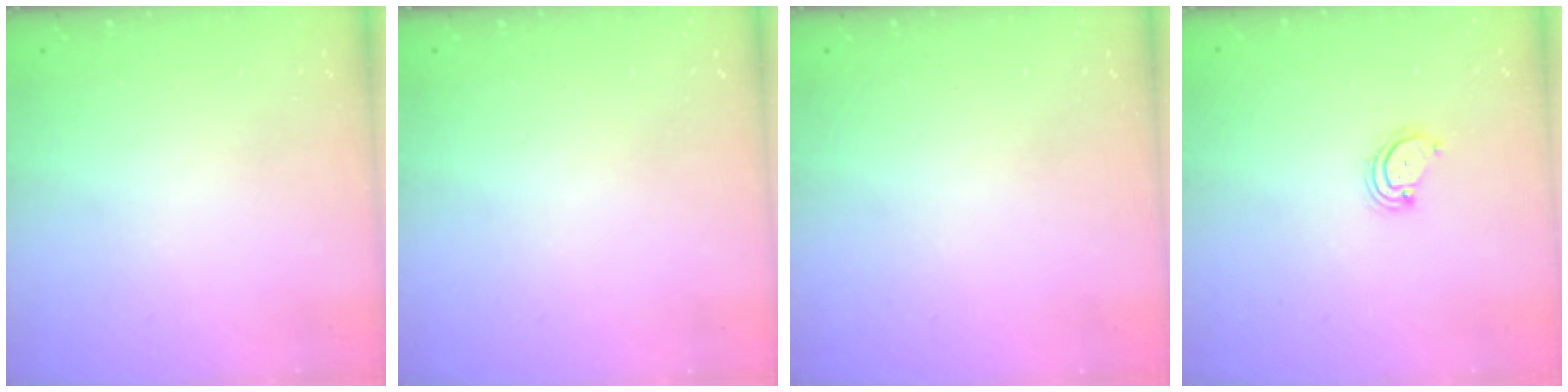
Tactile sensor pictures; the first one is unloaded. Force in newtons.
{"total": 0.0}
{"total": 0.0}
{"total": 3.0, "press": 3.0, "slide": 0.4}